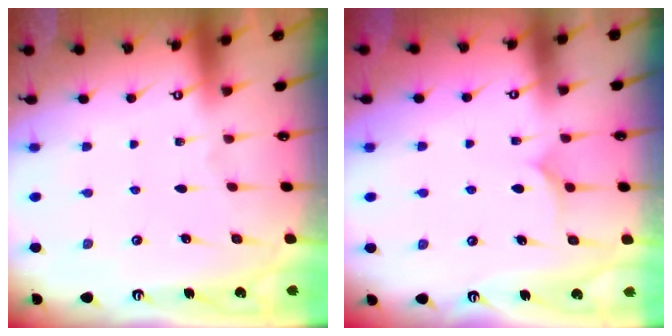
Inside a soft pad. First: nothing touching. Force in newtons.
{"total": 6.6, "press": 6.6, "slide": 0.3}